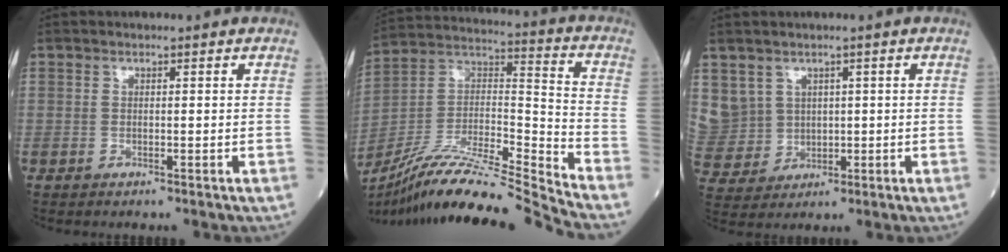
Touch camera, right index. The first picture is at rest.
{"total": 21.3, "force": [-19.1, -1.7, 9.2], "torque": [-0.195, 0.002, -0.342]}
{"total": 11.2, "force": [3.0, 10.6, 2.3], "torque": [-0.101, 0.045, 0.087]}